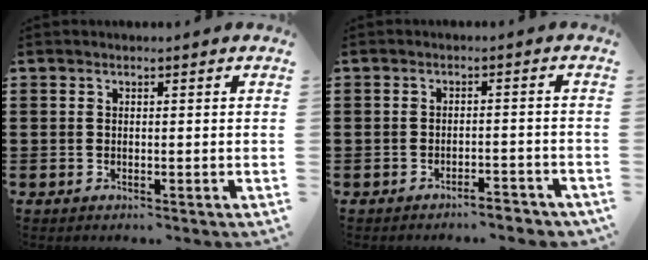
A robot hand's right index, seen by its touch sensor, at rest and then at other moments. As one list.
[{"total": 2.7, "force": [-2.6, 0.1, 0.7], "torque": [-0.016, 0.001, -0.054]}]